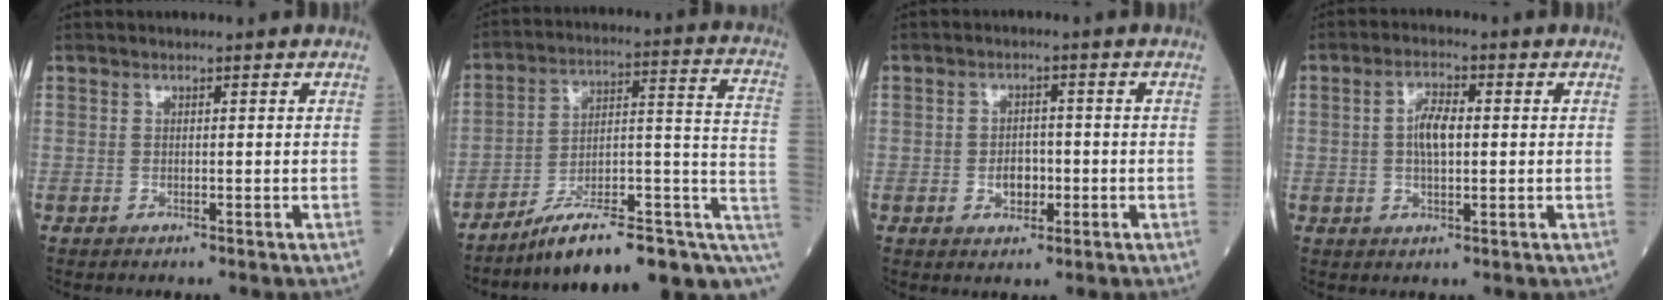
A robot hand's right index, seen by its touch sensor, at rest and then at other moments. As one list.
[{"total": 19.2, "force": [-10.7, 4.9, 15.2], "torque": [-0.152, 0.063, -0.153]}, {"total": 3.4, "force": [-0.9, 2.3, 2.3], "torque": [-0.033, 0.005, -0.009]}, {"total": 4.6, "force": [0.3, 1.8, 4.3], "torque": [-0.086, 0.007, 0.004]}]